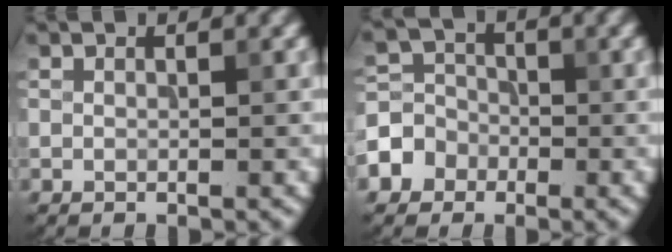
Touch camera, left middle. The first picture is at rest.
{"total": 4.6, "force": [-2.2, 3.9, 0.9], "torque": [0.003, 0.001, -0.055]}